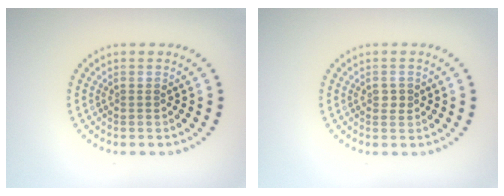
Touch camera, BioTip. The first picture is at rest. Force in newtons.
{"total": 1.0, "press": 1.0, "slide": 0.0}